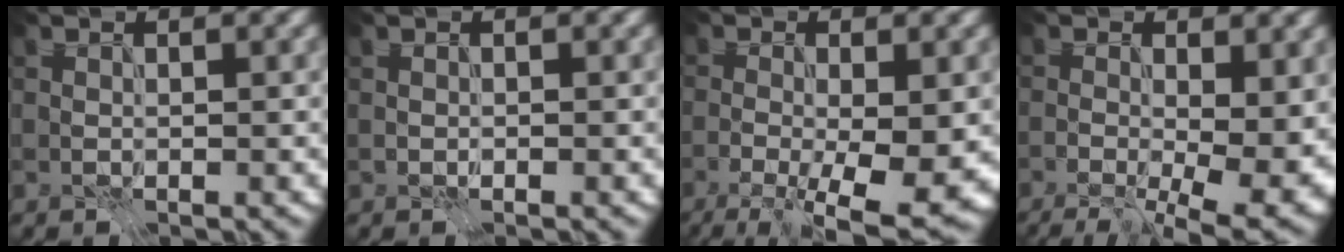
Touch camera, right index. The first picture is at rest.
{"total": 0.0}
{"total": 7.7, "force": [-2.2, 2.1, 7.0], "torque": [-0.098, -0.015, -0.031]}
{"total": 9.8, "force": [-0.7, 4.0, 8.9], "torque": [-0.095, -0.010, 0.004]}